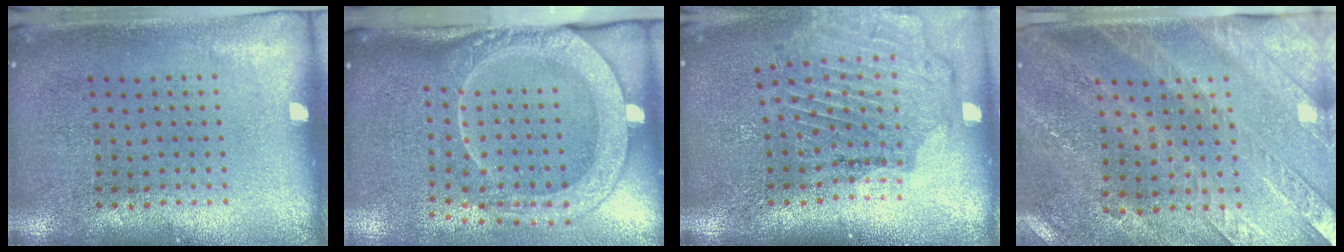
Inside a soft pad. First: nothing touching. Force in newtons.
{"total": 2.7, "press": 2.1, "slide": 1.6}
{"total": 1.6, "press": 1.6, "slide": 0.2}
{"total": 2.9, "press": 2.7, "slide": 1.3}